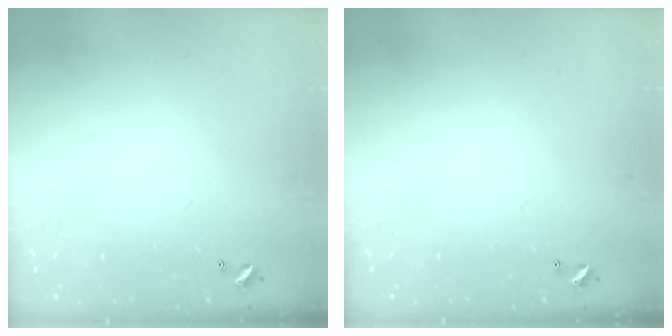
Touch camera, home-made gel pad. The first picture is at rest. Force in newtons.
{"total": 0.0}